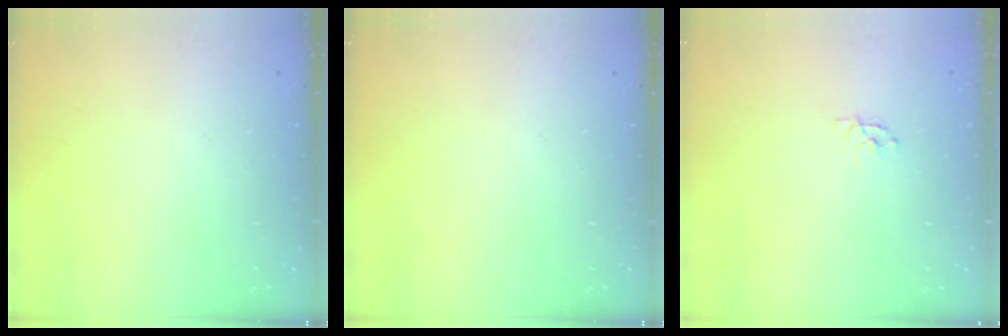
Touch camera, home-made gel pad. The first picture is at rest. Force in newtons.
{"total": 0.0}
{"total": 3.3, "press": 3.2, "slide": 0.3}